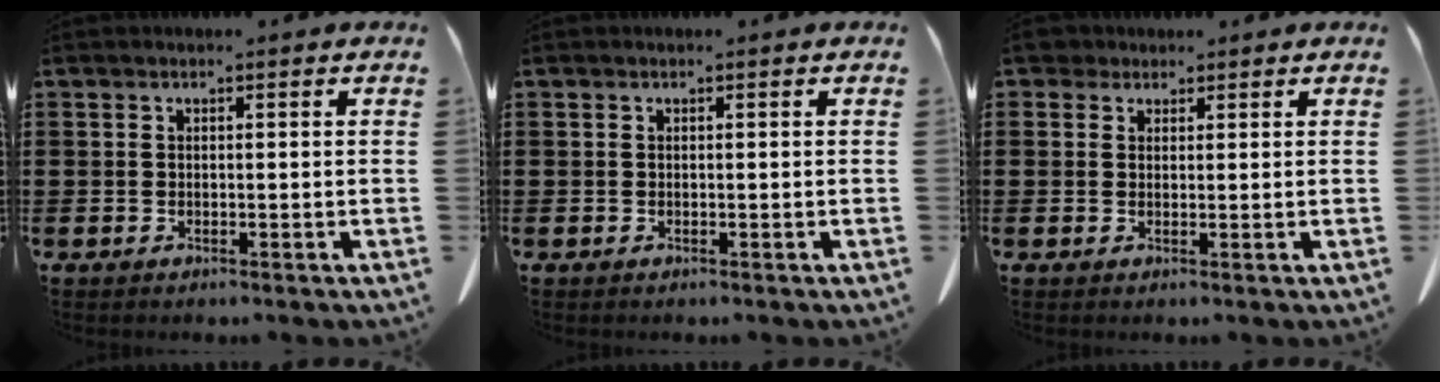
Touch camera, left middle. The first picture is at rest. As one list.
[{"total": 0.0}, {"total": 2.4, "force": [1.8, 1.4, 0.7], "torque": [-0.022, 0.010, 0.035]}]